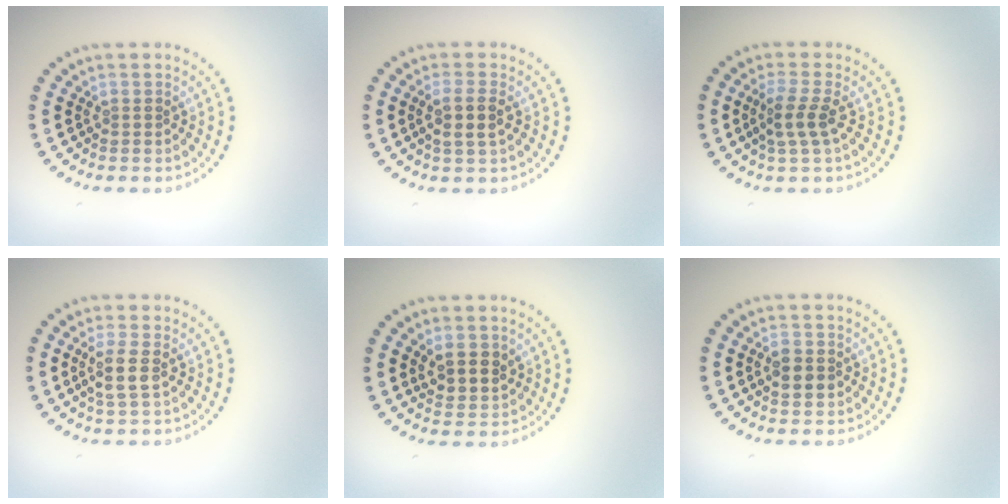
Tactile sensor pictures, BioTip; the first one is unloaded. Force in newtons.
{"total": 2.5, "press": 2.2, "slide": 1.1}
{"total": 2.4, "press": 2.0, "slide": 1.3}
{"total": 2.4, "press": 2.1, "slide": 1.1}
{"total": 2.8, "press": 2.6, "slide": 1.1}
{"total": 2.7, "press": 2.7, "slide": 0.1}